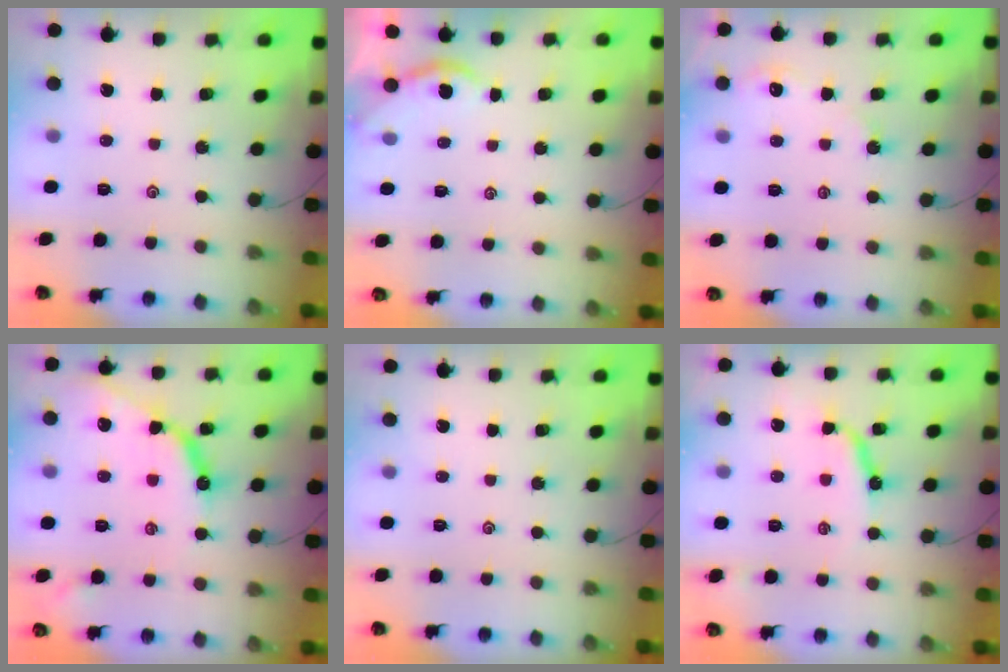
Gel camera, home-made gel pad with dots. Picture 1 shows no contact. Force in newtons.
{"total": 1.7, "press": 1.7, "slide": 0.3}
{"total": 2.8, "press": 2.8, "slide": 0.4}
{"total": 11.7, "press": 11.6, "slide": 1.3}
{"total": 0.0}
{"total": 10.5, "press": 10.4, "slide": 0.9}